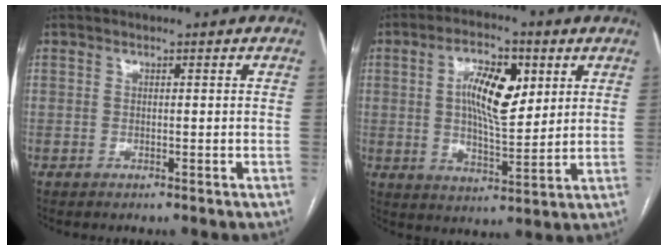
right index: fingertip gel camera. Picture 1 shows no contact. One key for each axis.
{"total": 10.7, "fx": 2.9, "fy": 3.9, "fz": 9.5, "tx": -0.169, "ty": 0.010, "tz": 0.049}